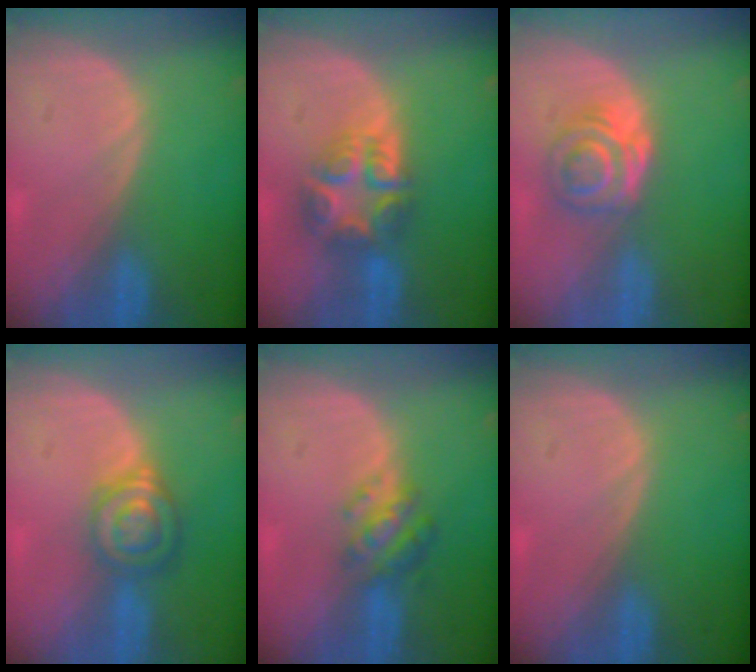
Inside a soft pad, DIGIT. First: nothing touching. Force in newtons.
{"total": 7.7, "press": 6.7, "slide": 3.7}
{"total": 6.3, "press": 5.2, "slide": 3.5}
{"total": 6.4, "press": 5.8, "slide": 2.8}
{"total": 4.7, "press": 4.6, "slide": 1.0}
{"total": 0.0}